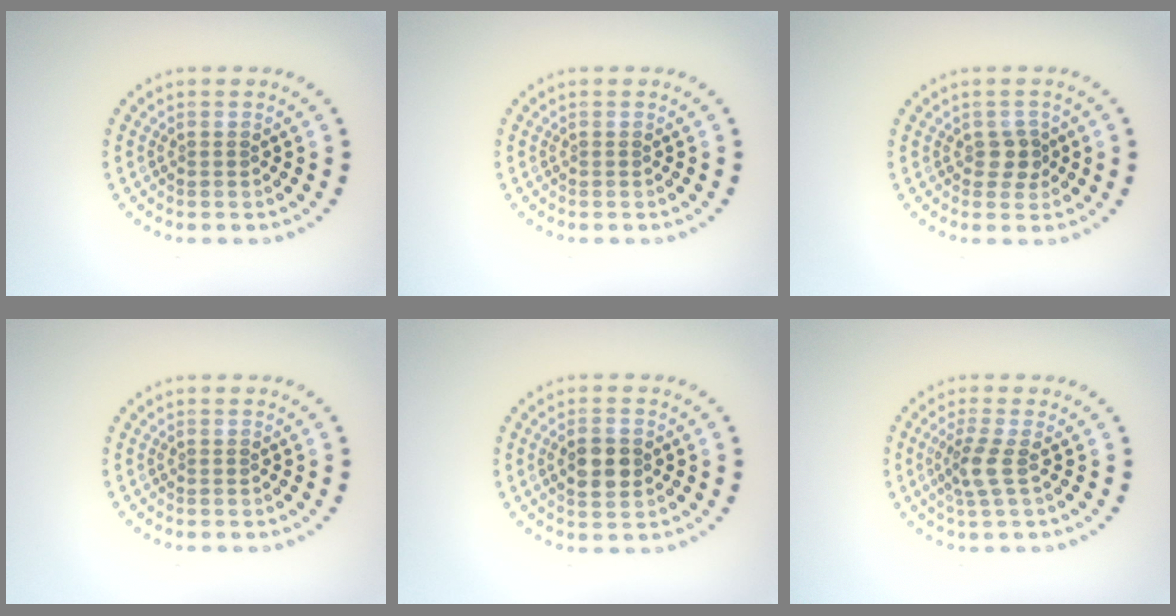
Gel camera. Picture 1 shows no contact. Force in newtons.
{"total": 0.0}
{"total": 1.6, "press": 1.4, "slide": 0.7}
{"total": 0.0}
{"total": 3.2, "press": 3.2, "slide": 0.2}
{"total": 2.2, "press": 1.7, "slide": 1.4}